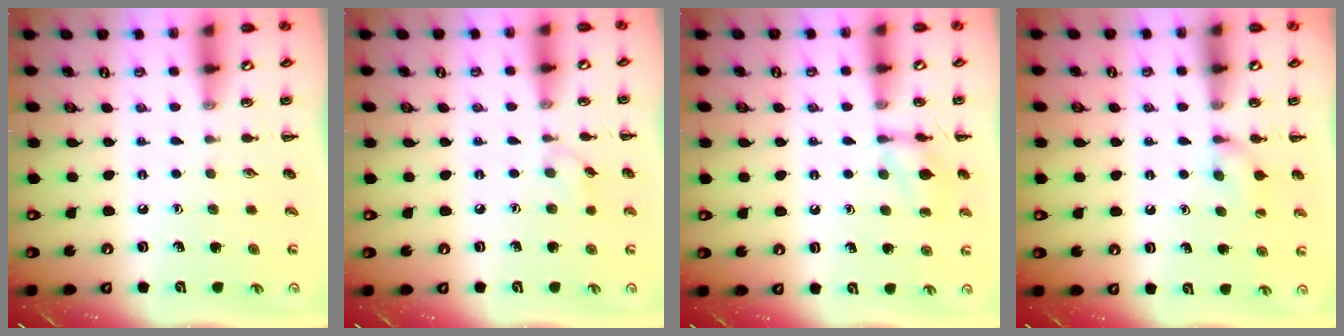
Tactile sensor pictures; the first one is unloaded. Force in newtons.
{"total": 4.0, "press": 3.7, "slide": 1.5}
{"total": 10.1, "press": 10.0, "slide": 0.7}
{"total": 7.1, "press": 6.8, "slide": 2.0}